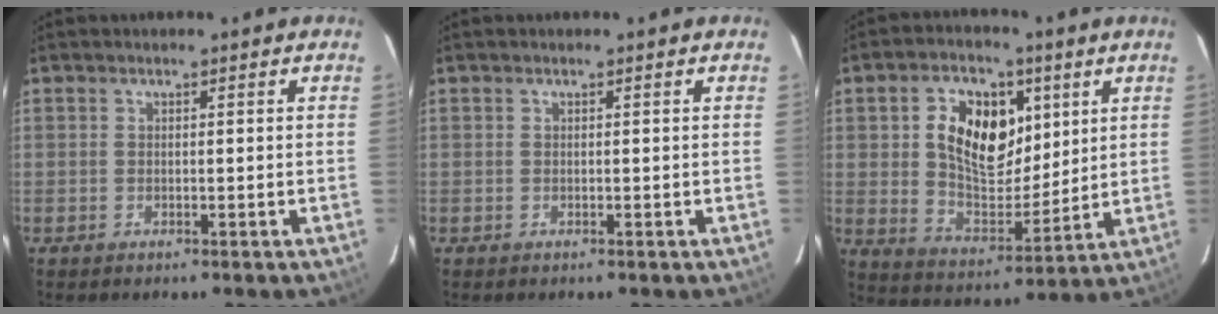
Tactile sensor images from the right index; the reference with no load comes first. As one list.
[{"total": 0.0}, {"total": 14.3, "force": [4.3, 8.8, 10.5], "torque": [-0.190, 0.009, 0.081]}]